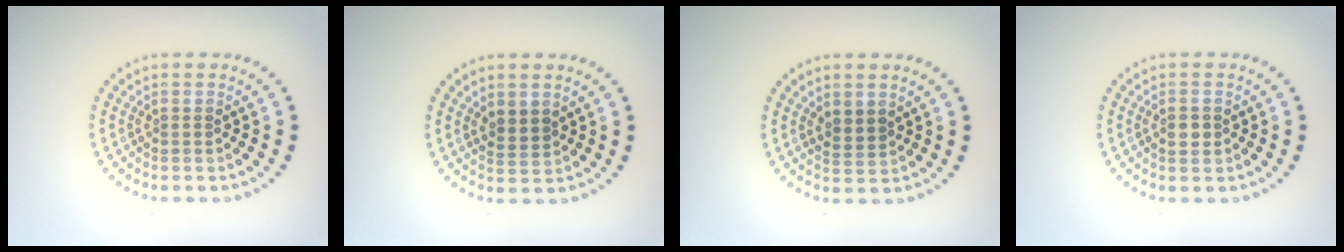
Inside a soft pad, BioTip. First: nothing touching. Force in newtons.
{"total": 1.6, "press": 1.4, "slide": 0.8}
{"total": 1.6, "press": 1.4, "slide": 0.8}
{"total": 1.3, "press": 1.3, "slide": 0.2}